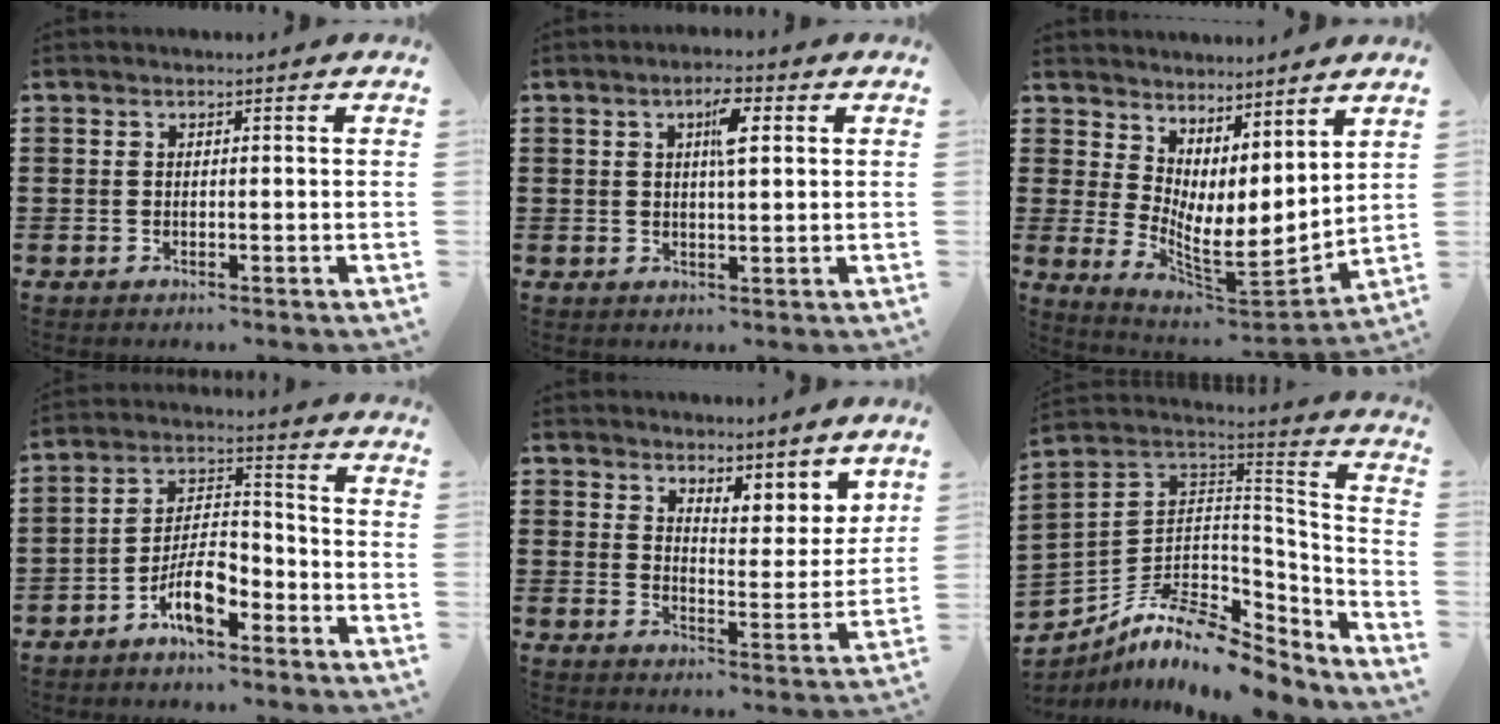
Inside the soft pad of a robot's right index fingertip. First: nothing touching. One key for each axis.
{"total": 4.5, "fx": 1.5, "fy": 1.2, "fz": 4.0, "tx": -0.068, "ty": 0.005, "tz": 0.019}
{"total": 6.0, "fx": 2.8, "fy": 2.9, "fz": 4.4, "tx": -0.101, "ty": -0.042, "tz": 0.058}
{"total": 7.6, "fx": -4.8, "fy": 2.8, "fz": 5.2, "tx": -0.109, "ty": 0.008, "tz": -0.090}
{"total": 4.7, "fx": 4.5, "fy": 1.6, "fz": 0.2, "tx": -0.009, "ty": -0.030, "tz": 0.079}
{"total": 9.2, "fx": -6.9, "fy": 4.0, "fz": 4.6, "tx": -0.096, "ty": 0.003, "tz": -0.130}